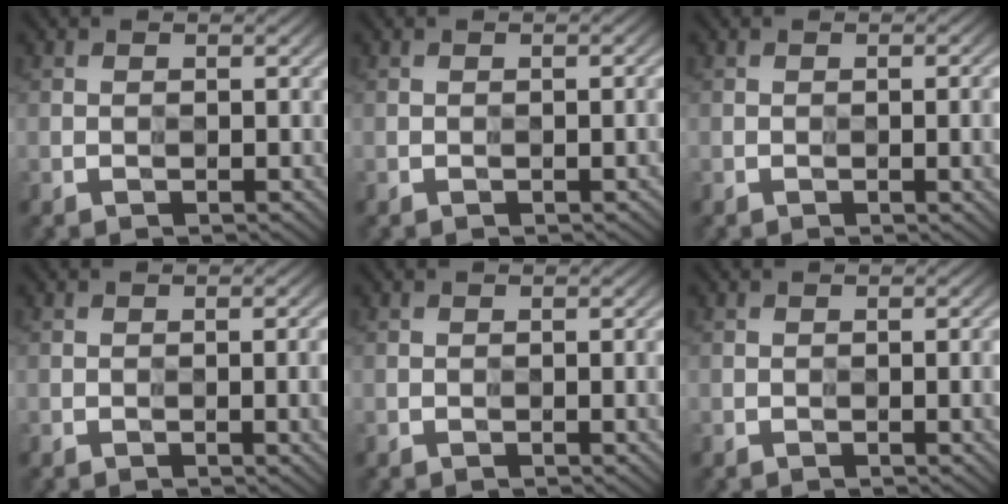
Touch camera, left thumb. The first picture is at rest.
{"total": 3.0, "force": [-1.5, 0.7, 2.5], "torque": [-0.029, 0.000, -0.018]}
{"total": 5.1, "force": [-1.7, 1.5, 4.6], "torque": [-0.058, -0.003, -0.014]}
{"total": 5.8, "force": [-1.8, 1.7, 5.3], "torque": [-0.064, -0.001, -0.013]}
{"total": 3.6, "force": [-1.4, 1.0, 3.1], "torque": [-0.039, -0.003, -0.015]}
{"total": 4.7, "force": [-1.7, 1.3, 4.2], "torque": [-0.054, -0.004, -0.015]}